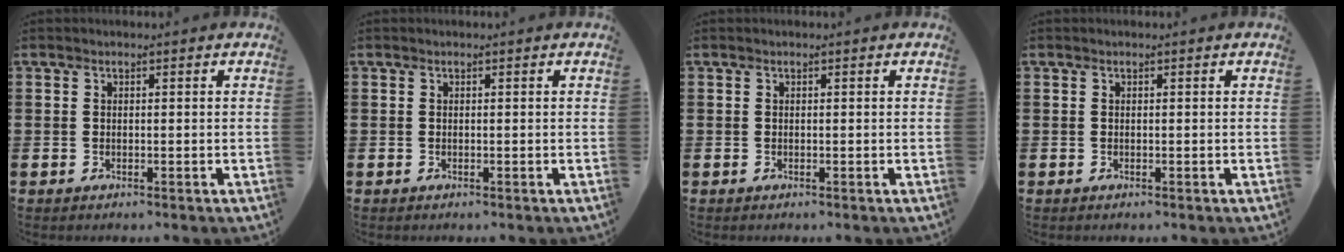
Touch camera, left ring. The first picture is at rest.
{"total": 0.0}
{"total": 0.0}
{"total": 0.0}